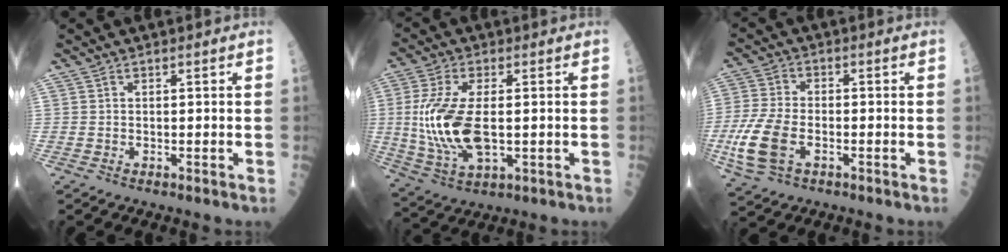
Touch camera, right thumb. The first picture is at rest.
{"total": 14.6, "force": [-0.3, 6.7, 13.0], "torque": [-0.278, -0.012, 0.004]}
{"total": 11.0, "force": [-3.2, 6.2, 8.5], "torque": [-0.196, 0.005, -0.063]}